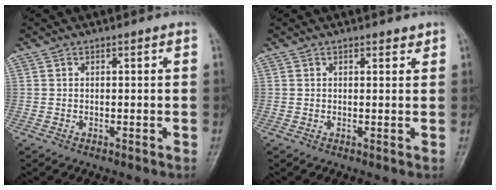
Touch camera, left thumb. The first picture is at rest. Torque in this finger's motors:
{"motor_torque": [-0.19, 0.00, -0.04, -0.11, -0.03]}